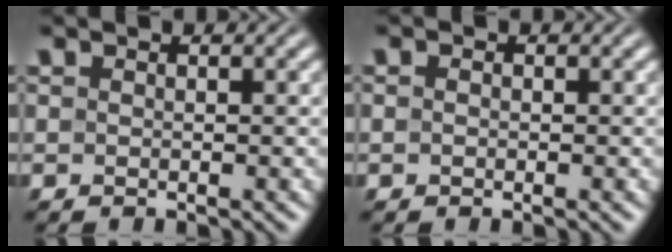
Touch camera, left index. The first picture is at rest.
{"total": 0.6, "force": [0.0, 0.4, 0.4], "torque": [-0.007, -0.002, 0.000]}